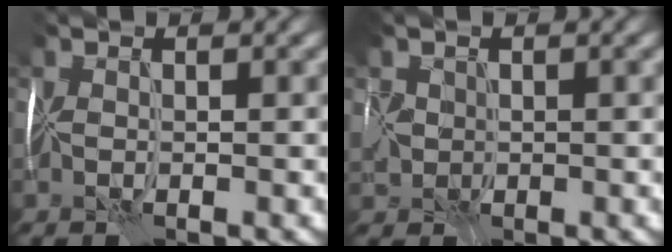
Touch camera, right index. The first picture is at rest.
{"total": 1.7, "force": [-0.4, 1.6, -0.3], "torque": [-0.012, 0.006, 0.004]}